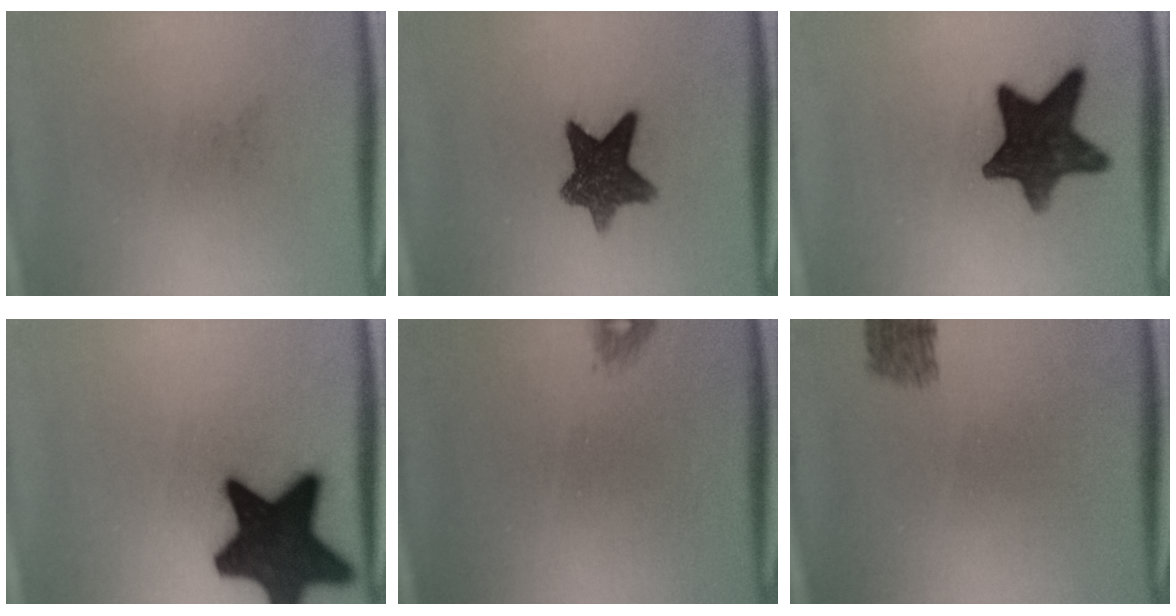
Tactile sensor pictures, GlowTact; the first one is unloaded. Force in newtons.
{"total": 9.9}
{"total": 13.6}
{"total": 20.0}
{"total": 0.9}
{"total": 2.5}